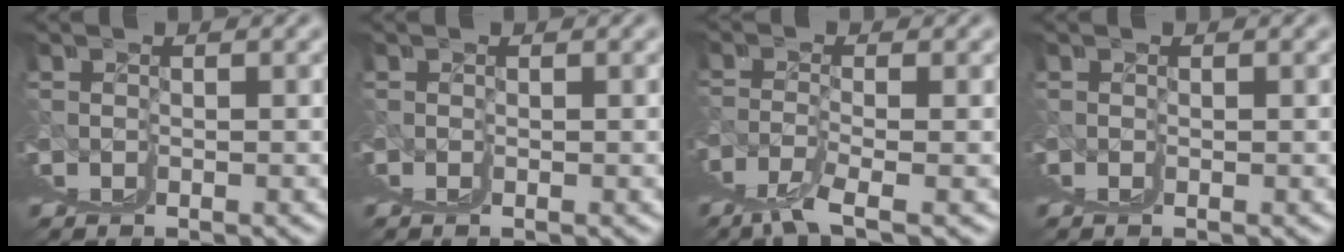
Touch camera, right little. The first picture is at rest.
{"total": 0.0}
{"total": 1.7, "force": [0.3, -0.2, 1.6], "torque": [-0.055, -0.014, 0.016]}
{"total": 0.0}